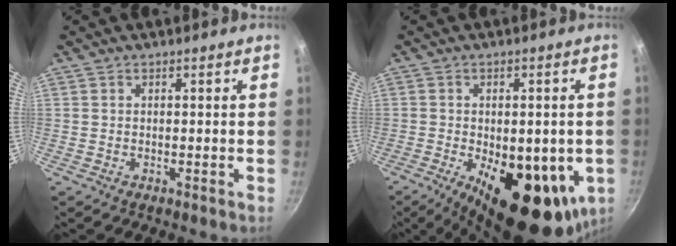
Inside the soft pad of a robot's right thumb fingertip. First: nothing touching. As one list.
[{"total": 20.1, "force": [-5.2, 9.3, 17.0], "torque": [-0.205, -0.016, -0.059]}]